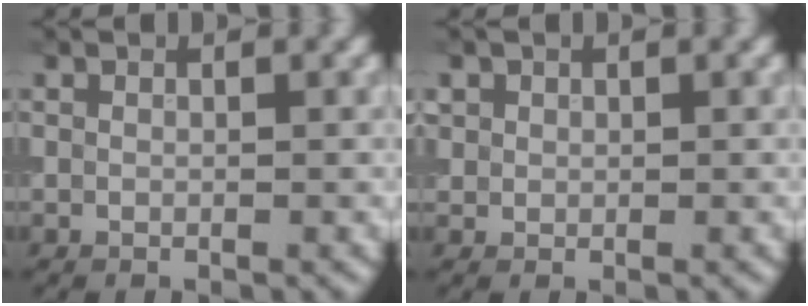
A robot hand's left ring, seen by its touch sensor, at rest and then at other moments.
{"total": 1.0, "force": [0.3, 0.9, 0.1], "torque": [0.007, -0.004, 0.007]}